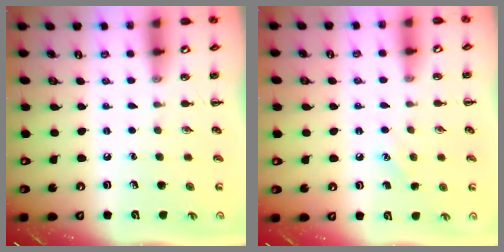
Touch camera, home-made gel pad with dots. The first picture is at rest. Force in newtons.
{"total": 5.3, "press": 5.2, "slide": 1.3}